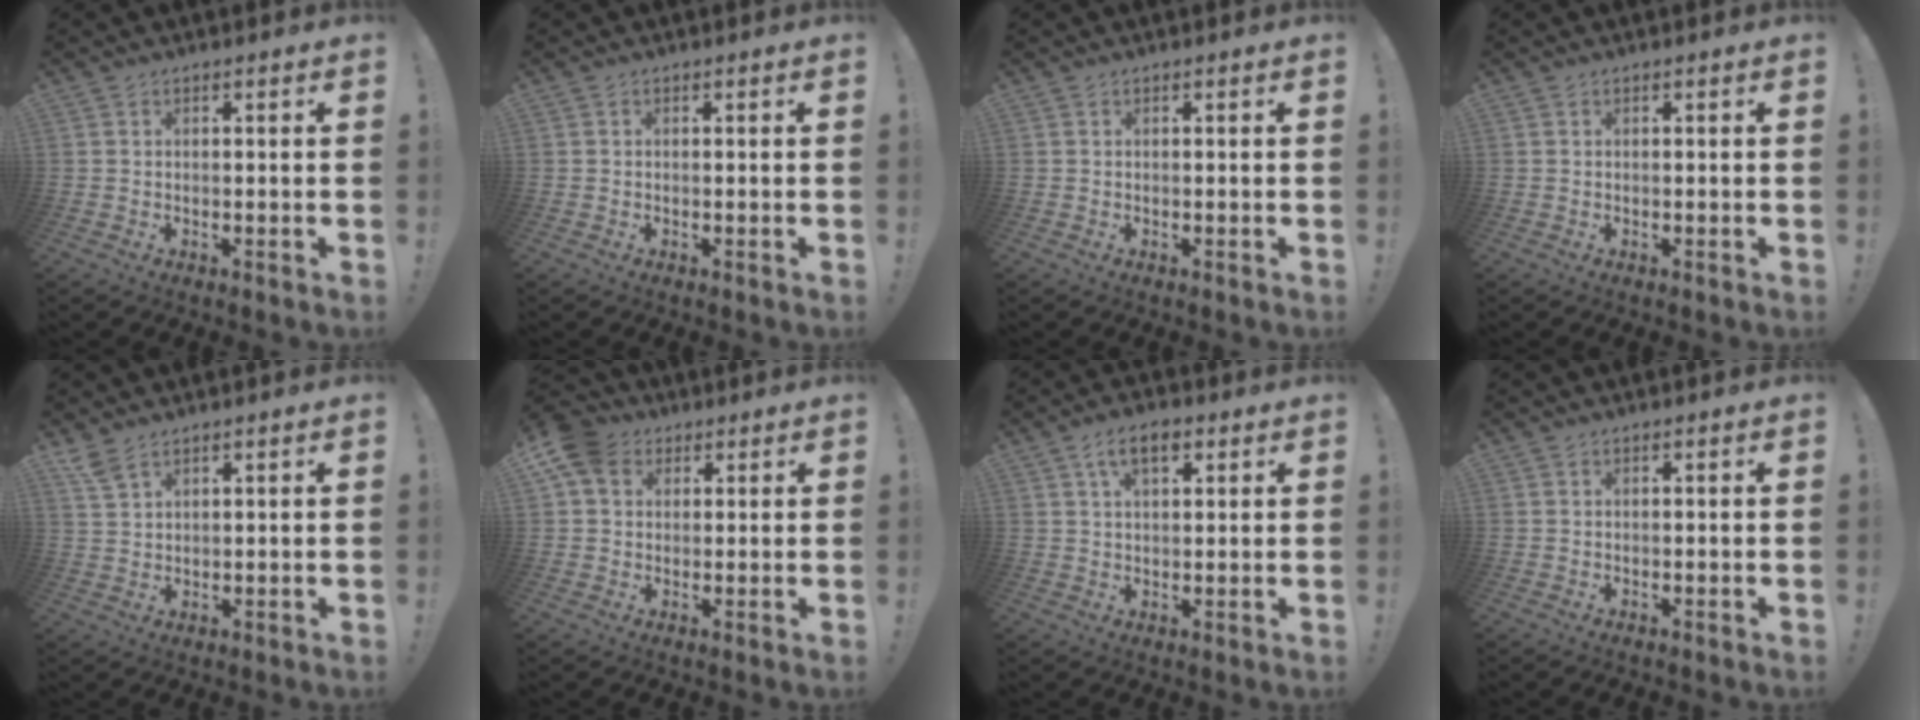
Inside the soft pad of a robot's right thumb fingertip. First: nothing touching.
{"total": 0.0}
{"total": 0.0}
{"total": 0.0}
{"total": 4.4, "force": [3.4, 1.7, 2.3], "torque": [-0.047, -0.016, 0.066]}
{"total": 8.0, "force": [3.3, 6.3, 3.7], "torque": [-0.070, -0.005, 0.066]}
{"total": 6.9, "force": [3.1, 3.5, 5.1], "torque": [-0.088, 0.005, 0.055]}
{"total": 0.0}